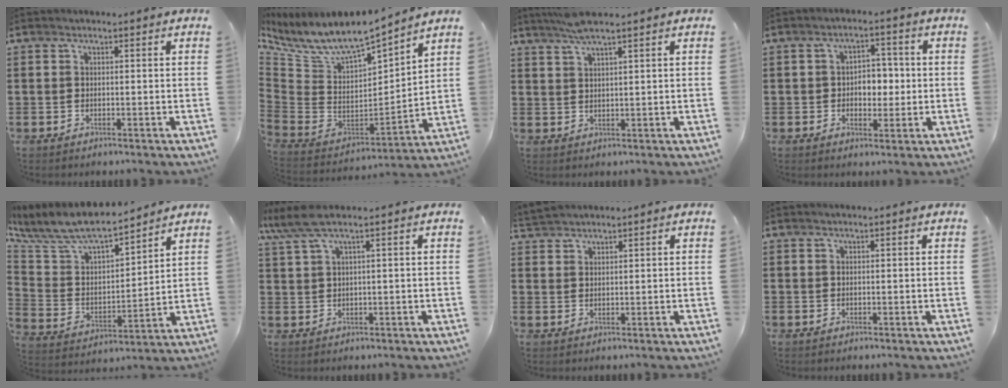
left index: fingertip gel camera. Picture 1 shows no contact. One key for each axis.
{"total": 6.9, "fx": 5.7, "fy": 2.1, "fz": 3.3, "tx": -0.095, "ty": -0.055, "tz": 0.097}
{"total": 3.9, "fx": 3.0, "fy": 0.0, "fz": 2.4, "tx": -0.055, "ty": 0.000, "tz": 0.055}
{"total": 4.7, "fx": -0.2, "fy": 3.2, "fz": 3.4, "tx": -0.057, "ty": 0.004, "tz": -0.012}
{"total": 8.7, "fx": 7.6, "fy": 2.1, "fz": 3.7, "tx": -0.106, "ty": -0.051, "tz": 0.130}
{"total": 4.2, "fx": 2.3, "fy": 0.2, "fz": 3.5, "tx": -0.088, "ty": -0.007, "tz": 0.036}
{"total": 2.1, "fx": 2.1, "fy": 0.1, "fz": 0.1, "tx": -0.007, "ty": 0.001, "tz": 0.042}
{"total": 0.0}